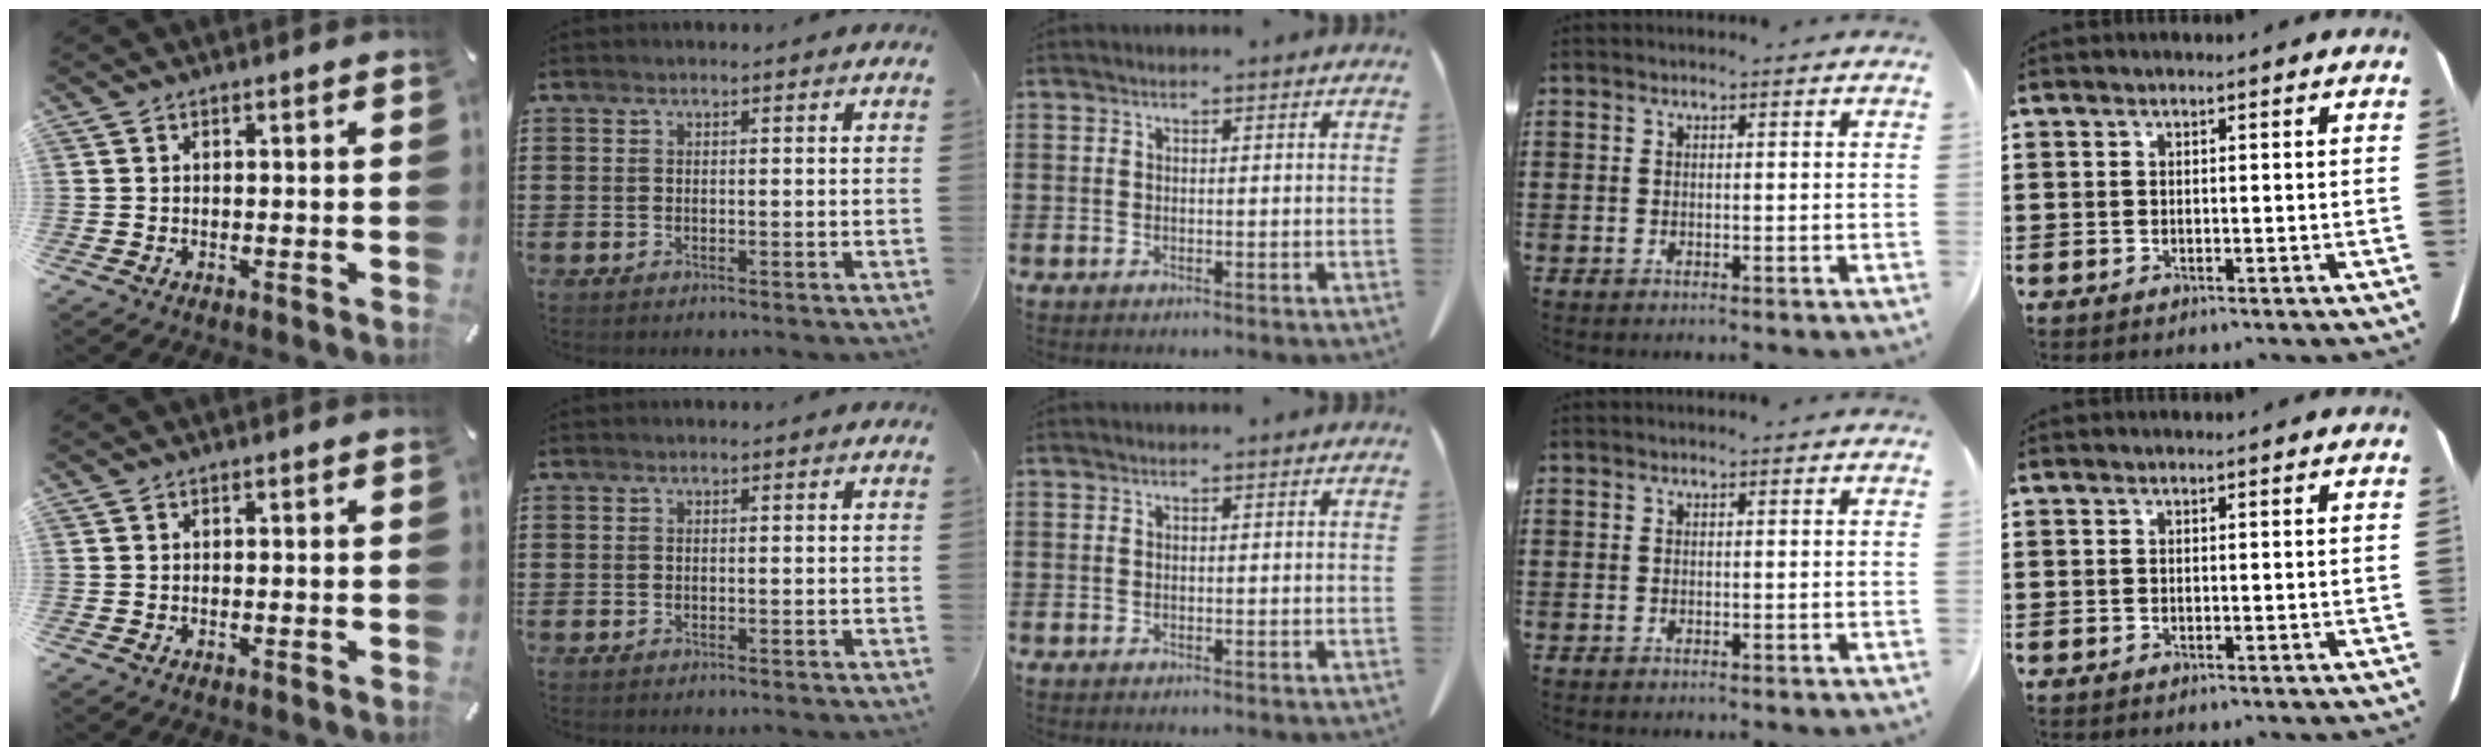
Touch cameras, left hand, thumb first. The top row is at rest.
{}